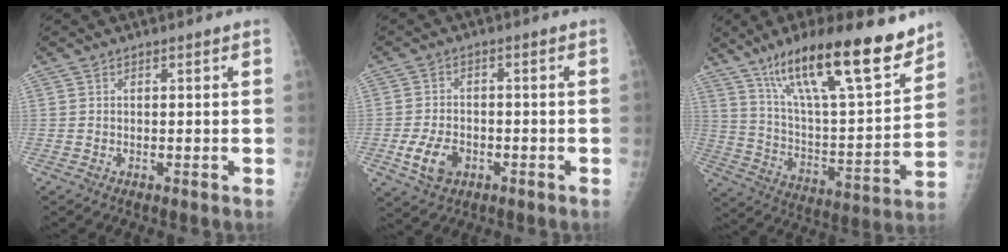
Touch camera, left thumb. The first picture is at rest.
{"total": 6.5, "force": [-2.4, 4.4, 4.1], "torque": [-0.073, 0.007, -0.038]}
{"total": 24.6, "force": [16.4, 5.7, 17.5], "torque": [-0.265, -0.062, 0.278]}